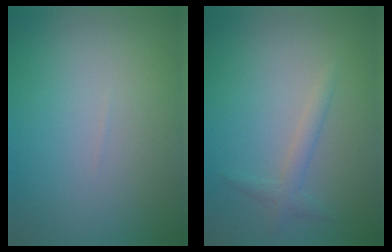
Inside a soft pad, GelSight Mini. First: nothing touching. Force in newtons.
{"total": 1.6, "press": 1.6, "slide": 0.1}